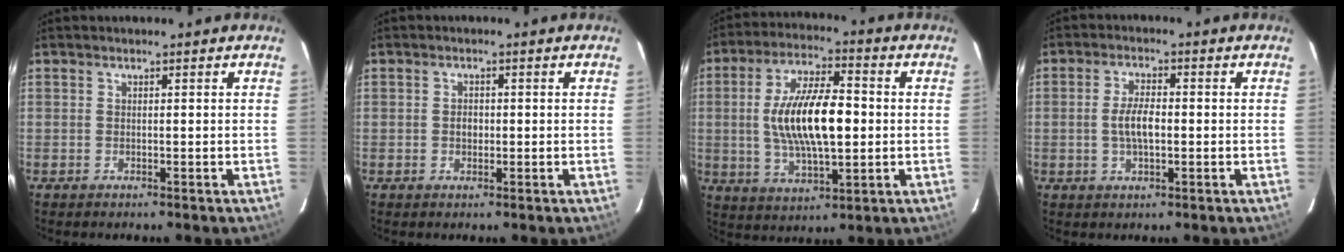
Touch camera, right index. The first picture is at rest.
{"total": 1.6, "force": [-0.2, 1.3, 0.8], "torque": [-0.015, 0.005, -0.004]}
{"total": 15.6, "force": [0.1, 5.8, 14.4], "torque": [-0.271, 0.004, 0.005]}
{"total": 4.9, "force": [-0.6, 1.9, 4.5], "torque": [-0.088, 0.003, -0.007]}